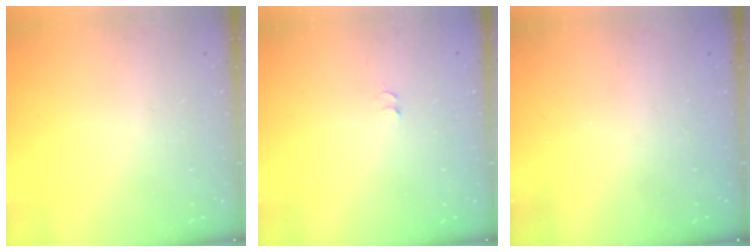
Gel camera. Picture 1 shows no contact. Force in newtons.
{"total": 3.3, "press": 3.2, "slide": 0.7}
{"total": 2.2, "press": 2.1, "slide": 0.7}